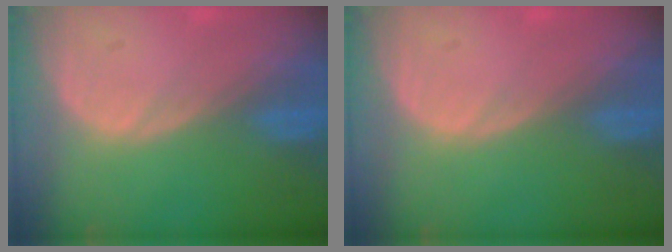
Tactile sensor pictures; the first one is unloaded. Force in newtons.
{"total": 0.0}